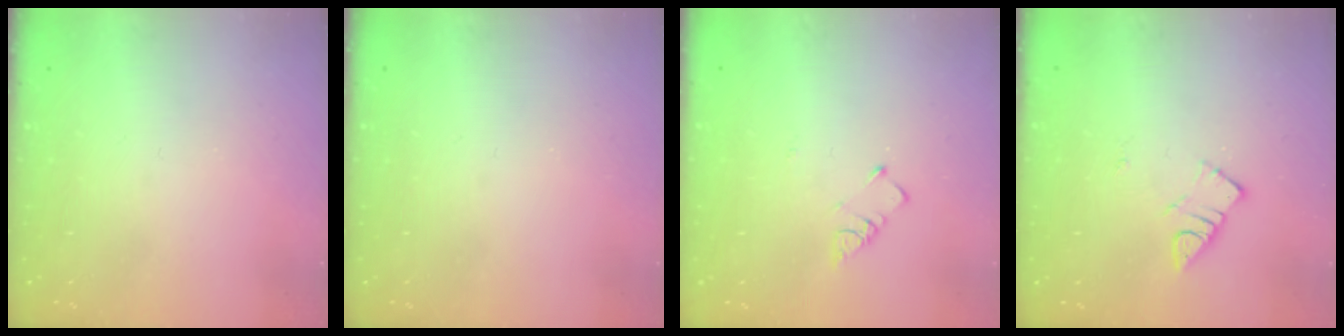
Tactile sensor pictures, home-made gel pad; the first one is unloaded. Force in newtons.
{"total": 0.0}
{"total": 2.6, "press": 2.6, "slide": 0.5}
{"total": 2.8, "press": 2.7, "slide": 0.3}